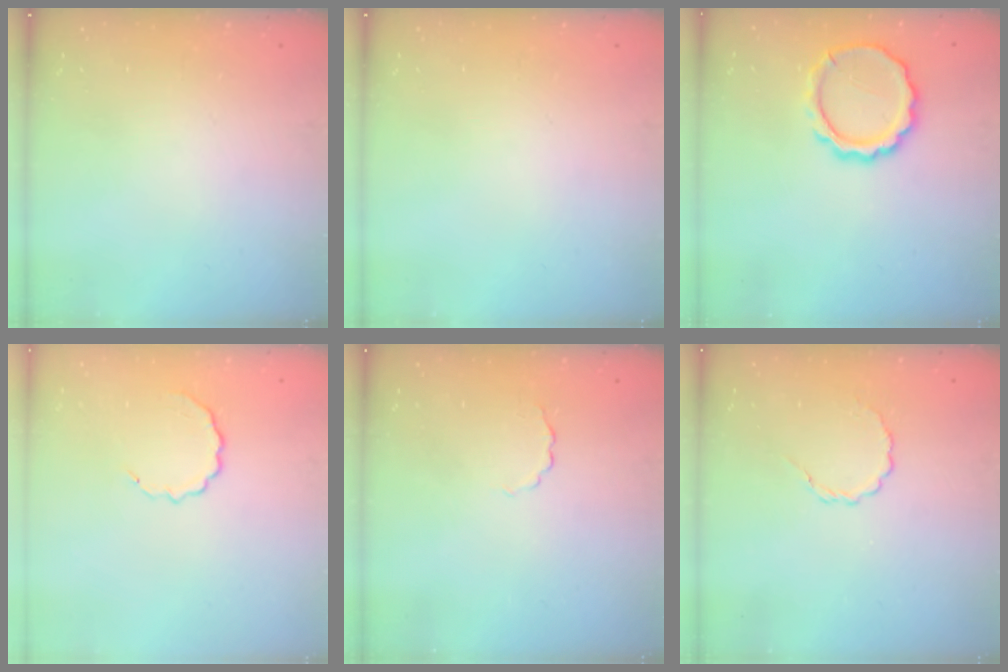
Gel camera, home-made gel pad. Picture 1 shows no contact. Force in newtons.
{"total": 0.0}
{"total": 11.2, "press": 11.1, "slide": 1.5}
{"total": 5.9, "press": 5.7, "slide": 1.3}
{"total": 2.0, "press": 1.9, "slide": 0.5}
{"total": 2.4, "press": 2.2, "slide": 0.9}